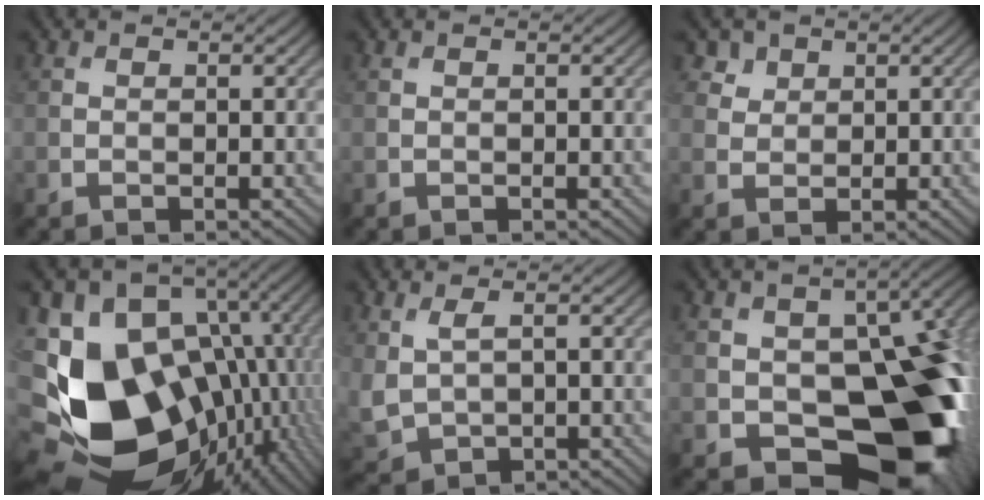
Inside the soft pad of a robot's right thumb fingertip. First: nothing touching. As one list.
[{"total": 0.0}, {"total": 2.8, "force": [1.8, 2.0, 0.6], "torque": [-0.018, -0.011, 0.045]}, {"total": 21.5, "force": [-5.1, 15.5, 13.9], "torque": [-0.301, -0.055, -0.054]}, {"total": 4.1, "force": [1.2, 2.2, 3.2], "torque": [-0.093, -0.008, 0.033]}, {"total": 19.8, "force": [-5.6, 13.1, 13.8], "torque": [-0.152, -0.007, -0.068]}]